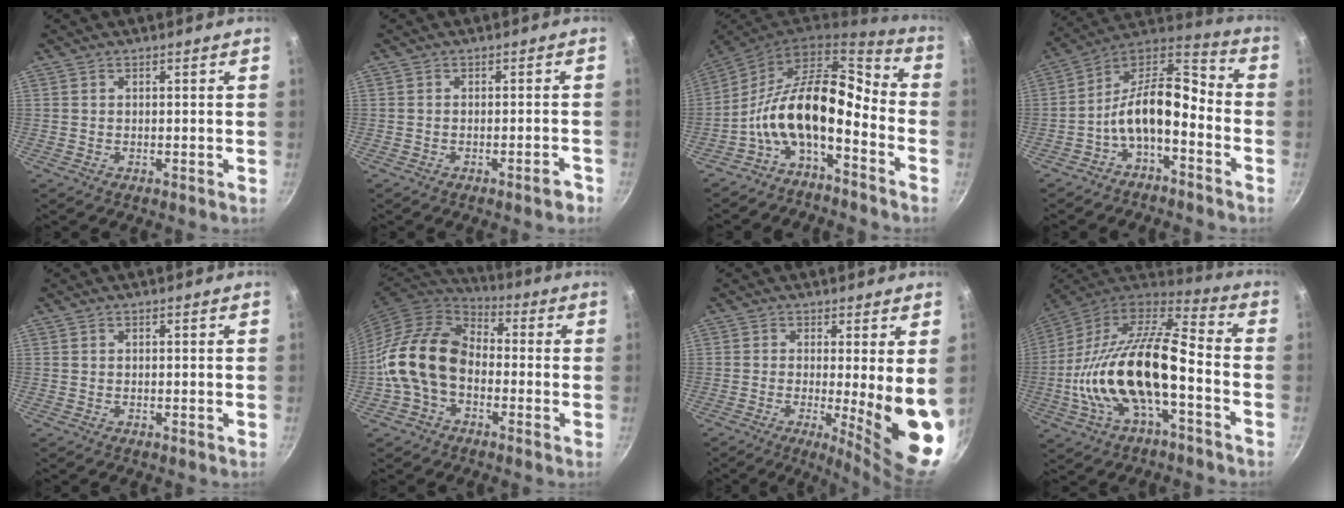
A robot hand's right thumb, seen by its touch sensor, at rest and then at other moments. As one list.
[{"total": 2.4, "force": [-1.7, 0.4, 1.7], "torque": [-0.019, 0.018, -0.016]}, {"total": 14.8, "force": [-5.5, 7.1, 11.8], "torque": [-0.206, 0.079, -0.119]}, {"total": 13.8, "force": [-4.6, 6.8, 11.0], "torque": [-0.190, 0.071, -0.097]}, {"total": 0.0}, {"total": 15.2, "force": [-2.5, 10.7, 10.6], "torque": [-0.167, 0.037, -0.065]}, {"total": 13.0, "force": [-1.1, 2.2, 12.8], "torque": [-0.161, -0.029, -0.008]}, {"total": 23.0, "force": [-5.4, 9.5, 20.2], "torque": [-0.379, 0.041, -0.109]}]